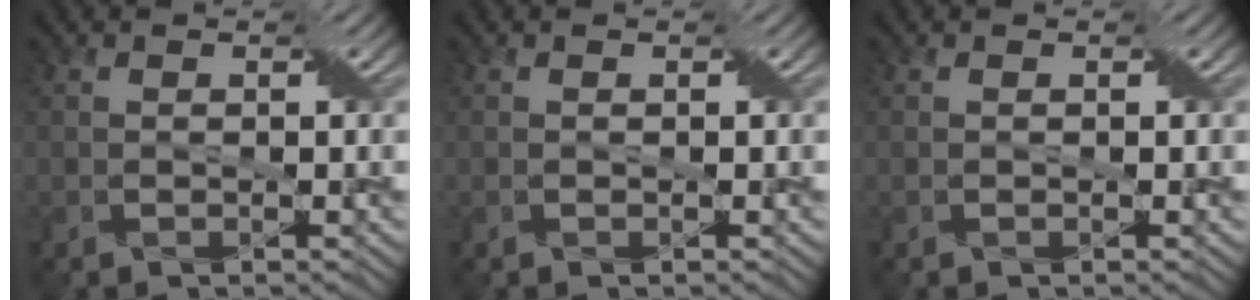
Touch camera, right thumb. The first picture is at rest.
{"total": 0.0}
{"total": 0.0}